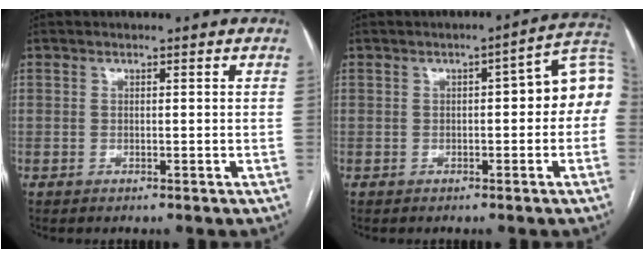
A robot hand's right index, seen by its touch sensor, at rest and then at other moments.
{"total": 8.7, "force": [0.5, 2.2, 8.4], "torque": [-0.104, 0.041, 0.003]}